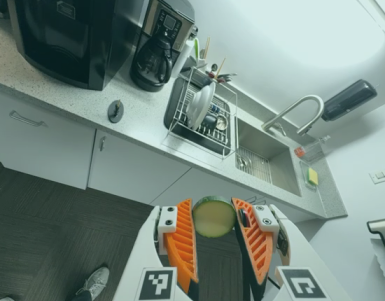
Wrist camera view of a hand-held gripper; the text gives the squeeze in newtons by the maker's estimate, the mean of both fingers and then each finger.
{"total": 10.7, "left": 10.7, "right": 10.8}